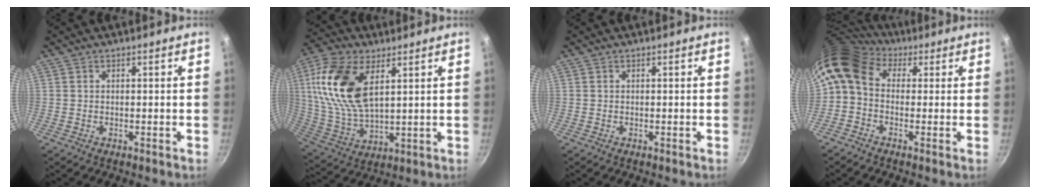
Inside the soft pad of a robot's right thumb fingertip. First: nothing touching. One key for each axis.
{"total": 17.6, "fx": 5.8, "fy": 9.5, "fz": 13.6, "tx": -0.261, "ty": -0.013, "tz": 0.120}
{"total": 0.0}
{"total": 9.8, "fx": 2.2, "fy": 7.3, "fz": 6.2, "tx": -0.113, "ty": 0.026, "tz": 0.018}